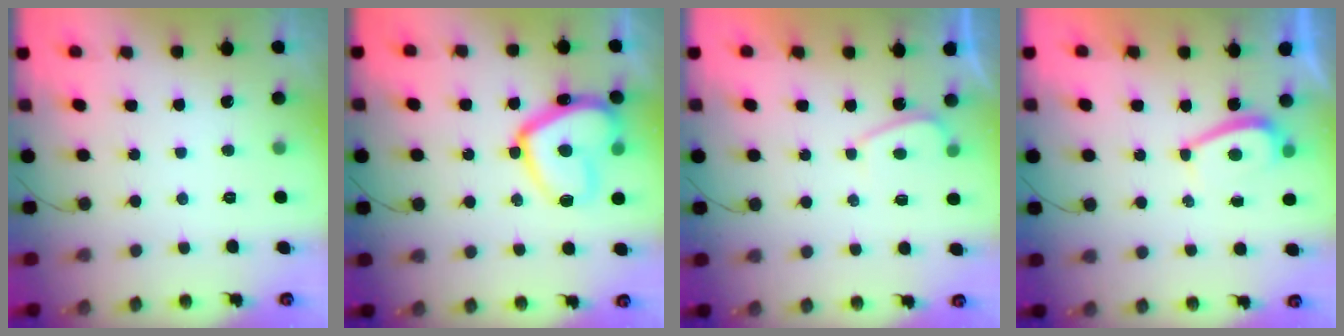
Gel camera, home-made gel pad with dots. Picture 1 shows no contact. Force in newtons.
{"total": 17.7, "press": 17.6, "slide": 1.5}
{"total": 1.6, "press": 1.5, "slide": 0.6}
{"total": 2.4, "press": 2.3, "slide": 0.6}